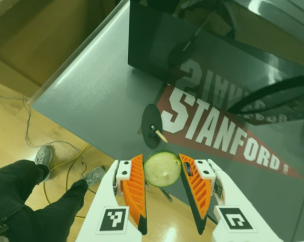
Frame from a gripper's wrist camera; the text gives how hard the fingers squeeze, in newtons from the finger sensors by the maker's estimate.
{"total": 7.9, "left": 7.8, "right": 7.9}